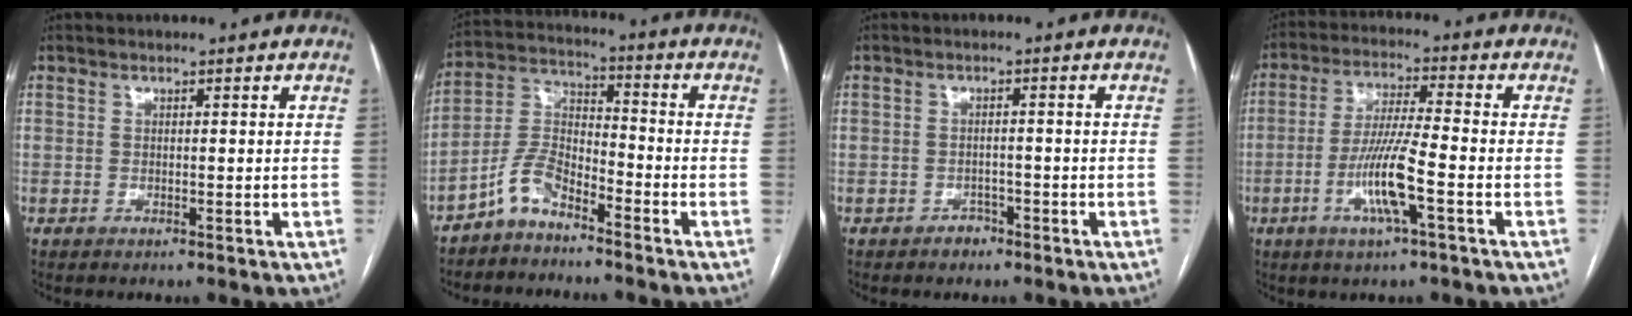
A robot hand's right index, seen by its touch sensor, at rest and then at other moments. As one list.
[{"total": 6.8, "force": [-5.2, 2.5, 3.7], "torque": [-0.084, 0.014, -0.109]}, {"total": 1.9, "force": [-1.3, 1.3, 0.3], "torque": [-0.003, 0.006, -0.021]}, {"total": 9.3, "force": [-3.2, 0.0, 8.7], "torque": [-0.174, -0.007, -0.064]}]